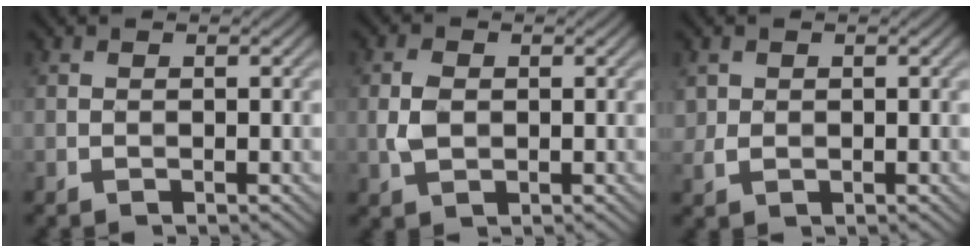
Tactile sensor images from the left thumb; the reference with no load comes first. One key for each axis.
{"total": 2.7, "fx": 0.0, "fy": 1.9, "fz": 2.0, "tx": -0.052, "ty": 0.002, "tz": -0.001}
{"total": 1.4, "fx": 0.4, "fy": 1.3, "fz": 0.4, "tx": -0.014, "ty": -0.003, "tz": 0.010}